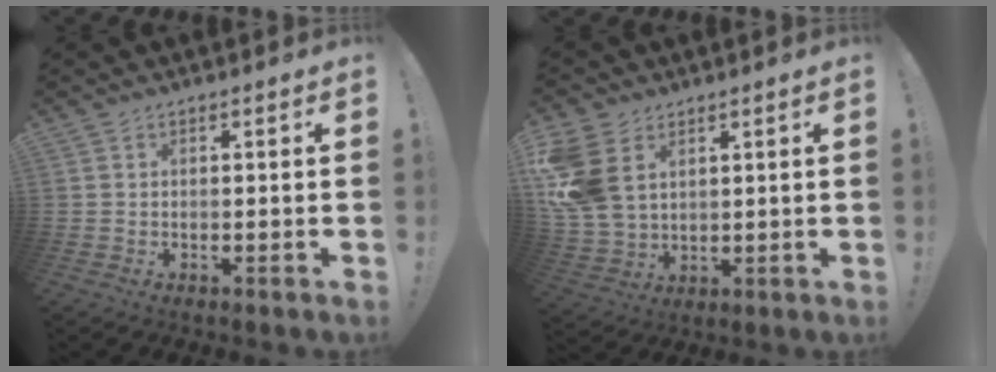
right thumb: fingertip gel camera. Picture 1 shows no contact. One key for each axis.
{"total": 13.5, "fx": 4.1, "fy": 9.9, "fz": 8.2, "tx": -0.165, "ty": -0.015, "tz": 0.084}